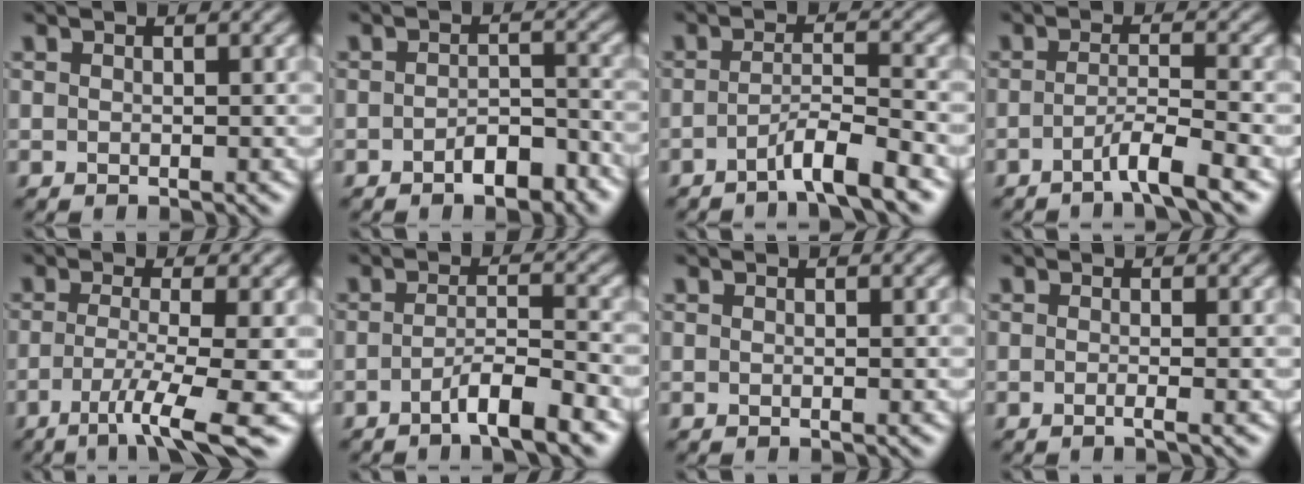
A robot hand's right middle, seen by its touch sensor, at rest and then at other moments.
{"total": 3.4, "force": [-2.0, 1.6, 2.3], "torque": [-0.035, 0.005, -0.029]}
{"total": 3.6, "force": [-2.4, 0.3, 2.7], "torque": [-0.039, 0.008, -0.053]}
{"total": 3.2, "force": [-1.9, 0.3, 2.6], "torque": [-0.038, 0.001, -0.045]}
{"total": 5.9, "force": [-2.5, 0.9, 5.3], "torque": [-0.088, -0.009, -0.051]}
{"total": 4.1, "force": [-2.4, 0.6, 3.2], "torque": [-0.049, 0.006, -0.052]}
{"total": 0.0}
{"total": 1.3, "force": [-0.4, 0.4, 1.2], "torque": [-0.013, -0.007, -0.013]}